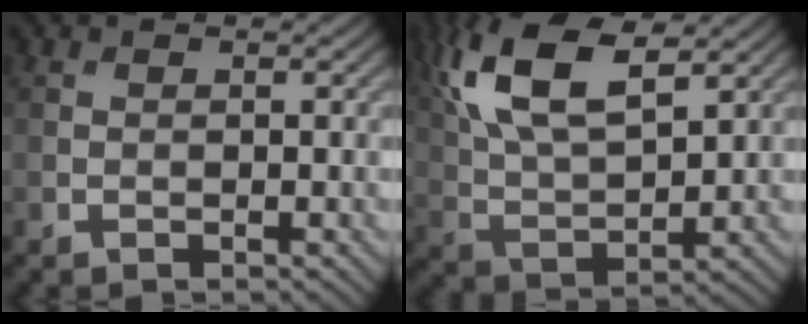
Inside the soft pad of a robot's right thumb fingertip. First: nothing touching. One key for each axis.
{"total": 12.8, "fx": 6.3, "fy": 5.2, "fz": 9.8, "tx": -0.224, "ty": 0.012, "tz": 0.122}